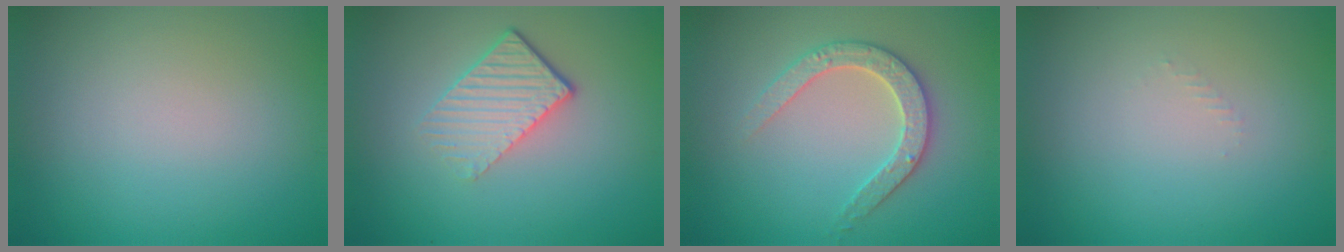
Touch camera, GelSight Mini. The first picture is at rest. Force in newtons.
{"total": 3.7, "press": 2.6, "slide": 2.6}
{"total": 2.9, "press": 2.9, "slide": 0.5}
{"total": 0.5, "press": 0.5, "slide": 0.2}